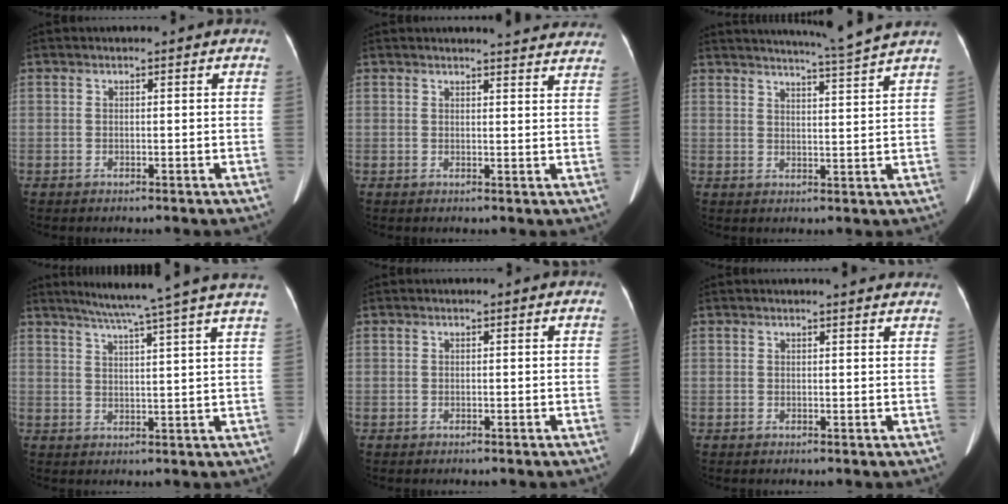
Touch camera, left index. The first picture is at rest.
{"total": 10.4, "force": [10.0, 0.9, 2.5], "torque": [-0.013, -0.028, 0.090]}
{"total": 7.7, "force": [7.0, -2.4, 2.4], "torque": [-0.041, -0.020, 0.096]}
{"total": 14.5, "force": [12.0, -2.1, 7.9], "torque": [-0.123, -0.009, 0.146]}
{"total": 0.0}
{"total": 5.3, "force": [5.0, 0.6, 1.9], "torque": [-0.024, 0.004, 0.042]}